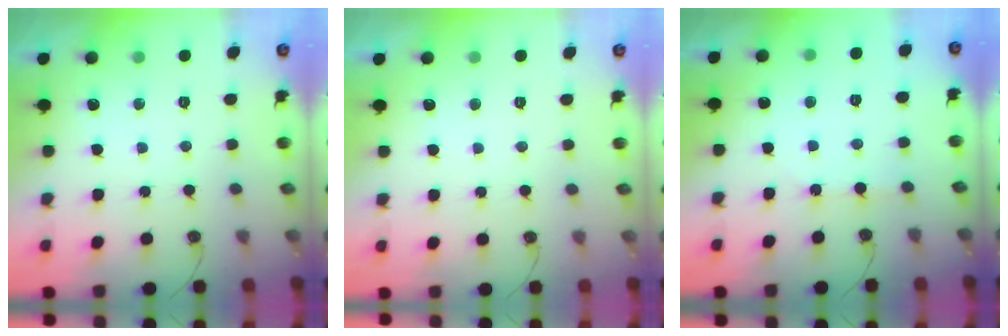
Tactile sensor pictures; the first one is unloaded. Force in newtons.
{"total": 0.0}
{"total": 2.3, "press": 2.3, "slide": 0.4}